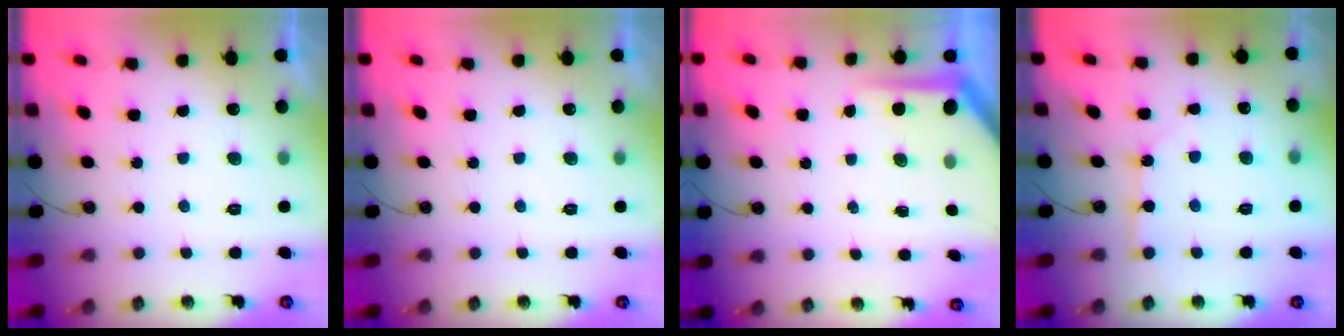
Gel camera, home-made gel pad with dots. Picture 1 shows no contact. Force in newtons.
{"total": 0.0}
{"total": 5.2, "press": 5.2, "slide": 0.4}
{"total": 3.4, "press": 3.4, "slide": 0.4}